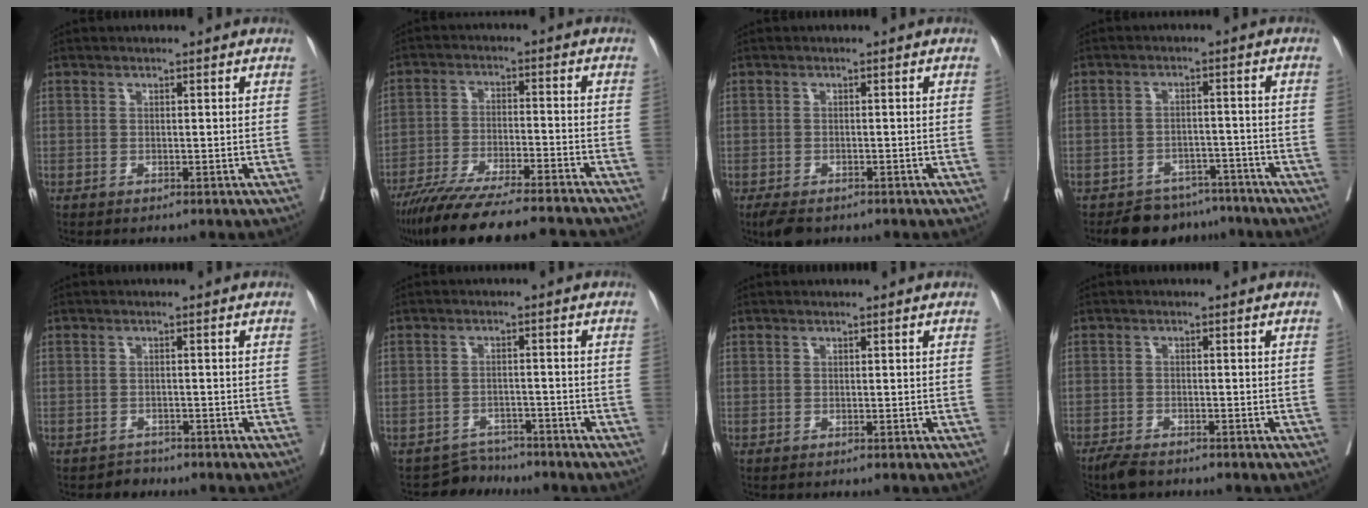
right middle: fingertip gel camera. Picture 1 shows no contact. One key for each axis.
{"total": 19.5, "fx": -17.3, "fy": 1.8, "fz": 8.8, "tx": -0.138, "ty": -0.026, "tz": -0.264}
{"total": 3.7, "fx": -2.8, "fy": 1.6, "fz": 1.9, "tx": -0.031, "ty": -0.008, "tz": -0.043}
{"total": 7.3, "fx": -6.4, "fy": 3.4, "fz": 0.3, "tx": 0.015, "ty": 0.017, "tz": -0.091}
{"total": 1.7, "fx": -1.4, "fy": 0.8, "fz": -0.6, "tx": 0.010, "ty": 0.002, "tz": -0.026}
{"total": 3.8, "fx": -3.5, "fy": 1.0, "fz": -1.2, "tx": 0.023, "ty": 0.008, "tz": -0.054}
{"total": 0.0}
{"total": 4.2, "fx": -3.6, "fy": 1.0, "fz": 1.9, "tx": -0.031, "ty": -0.009, "tz": -0.060}